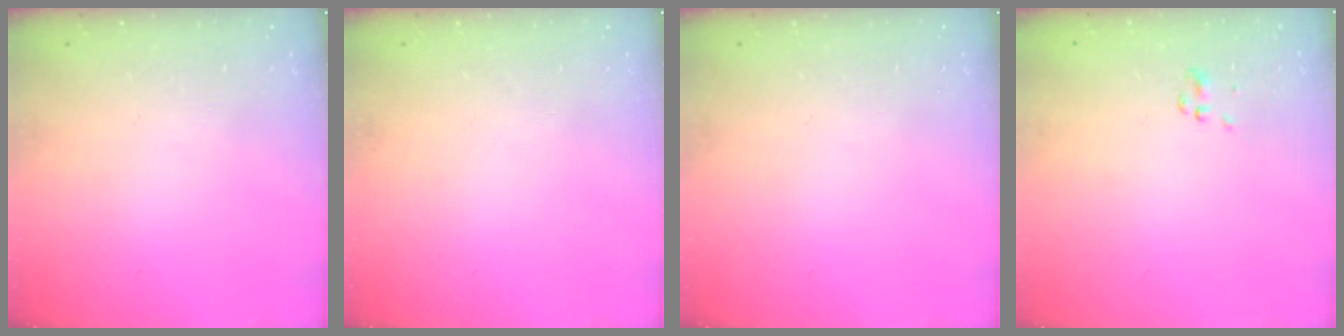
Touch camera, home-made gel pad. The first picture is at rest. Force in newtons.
{"total": 0.0}
{"total": 0.0}
{"total": 0.5, "press": 0.5, "slide": 0.1}